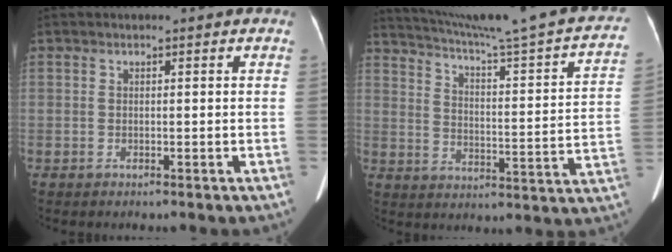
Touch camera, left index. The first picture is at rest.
{"total": 27.8, "force": [24.0, 0.7, 14.2], "torque": [-0.215, -0.051, 0.306]}